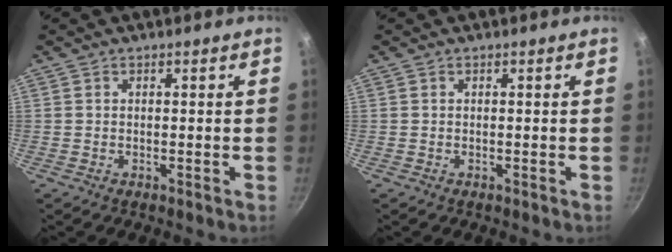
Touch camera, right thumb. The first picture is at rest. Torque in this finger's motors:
{"motor_torque": [-0.04, -0.05, 0.12, 0.03, 0.02]}